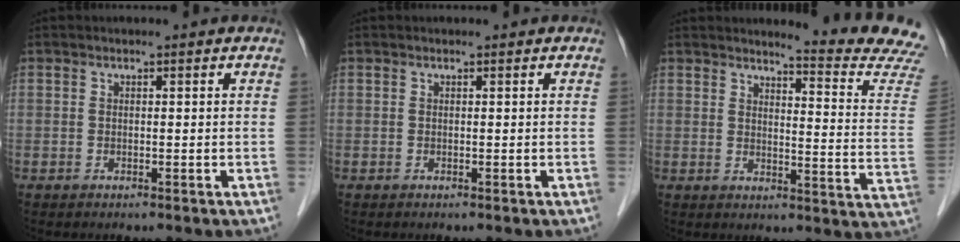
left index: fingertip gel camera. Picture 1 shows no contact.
{"total": 0.0}
{"total": 13.0, "force": [12.6, -2.2, 2.4], "torque": [-0.032, -0.118, 0.131]}